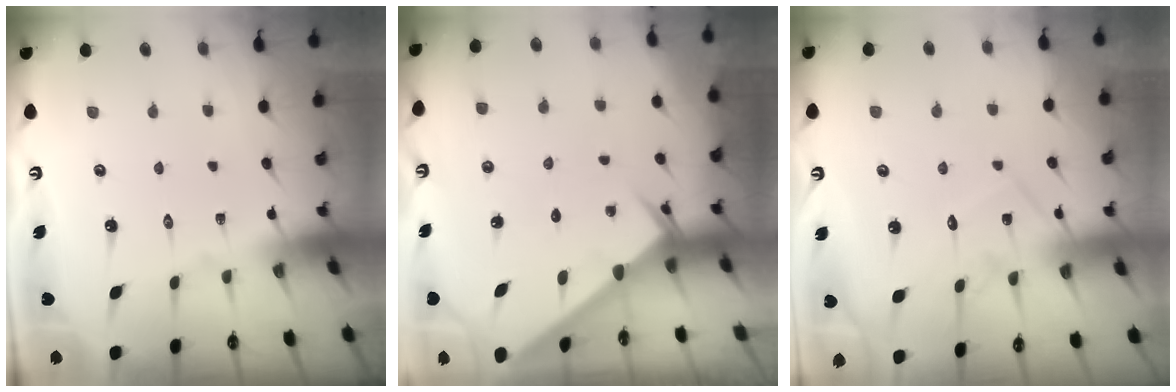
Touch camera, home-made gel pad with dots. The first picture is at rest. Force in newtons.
{"total": 2.7, "press": 2.7, "slide": 0.3}
{"total": 9.1, "press": 9.1, "slide": 0.1}